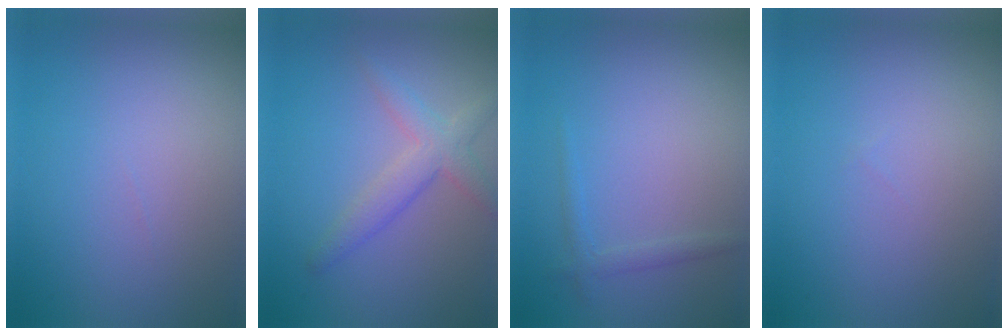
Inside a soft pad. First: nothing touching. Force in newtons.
{"total": 3.2, "press": 3.1, "slide": 0.1}
{"total": 1.2, "press": 1.2, "slide": 0.0}
{"total": 0.0}